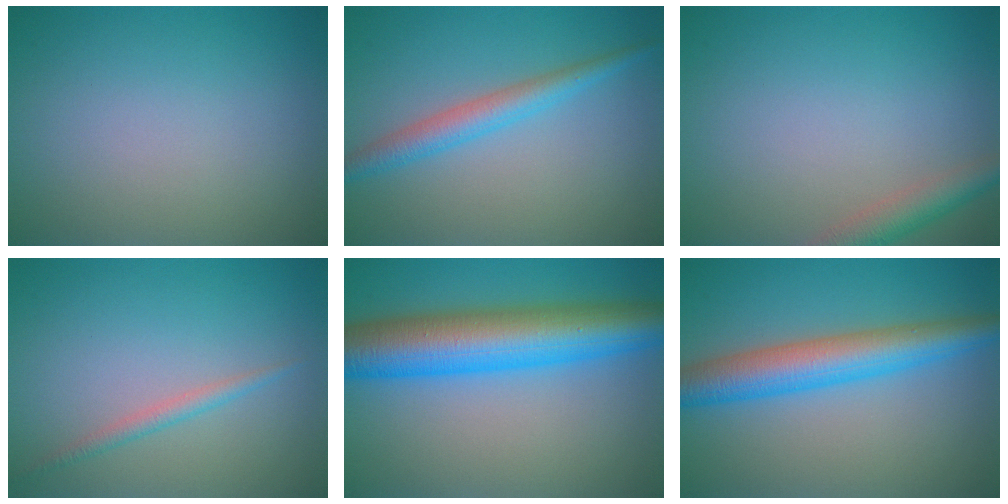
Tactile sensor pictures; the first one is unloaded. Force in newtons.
{"total": 3.0, "press": 3.0, "slide": 0.0}
{"total": 2.9, "press": 2.9, "slide": 0.2}
{"total": 1.3, "press": 1.3, "slide": 0.1}
{"total": 10.5, "press": 10.5, "slide": 0.2}
{"total": 6.3, "press": 6.3, "slide": 0.1}